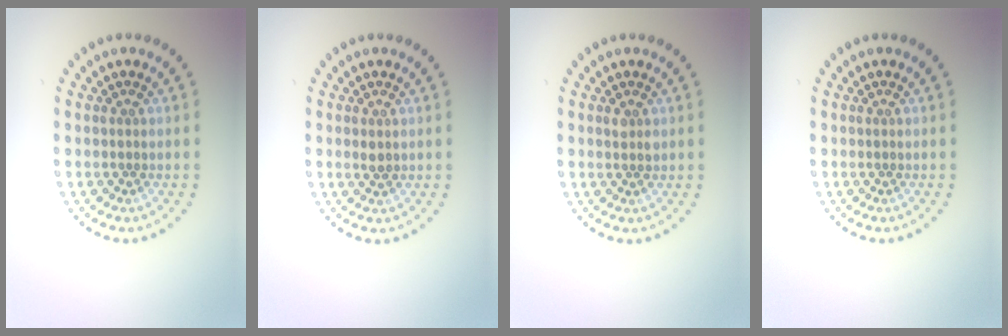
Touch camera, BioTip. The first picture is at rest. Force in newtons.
{"total": 0.9, "press": 0.9, "slide": 0.1}
{"total": 1.0, "press": 0.9, "slide": 0.4}
{"total": 0.0}